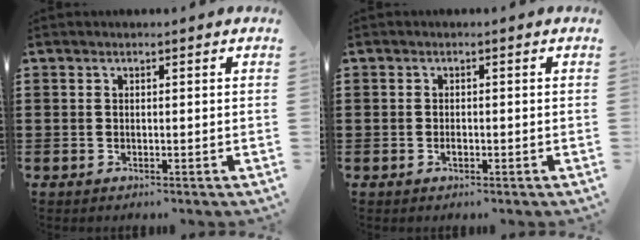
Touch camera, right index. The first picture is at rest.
{"total": 1.0, "force": [-0.5, 0.3, 0.7], "torque": [-0.015, -0.006, -0.008]}